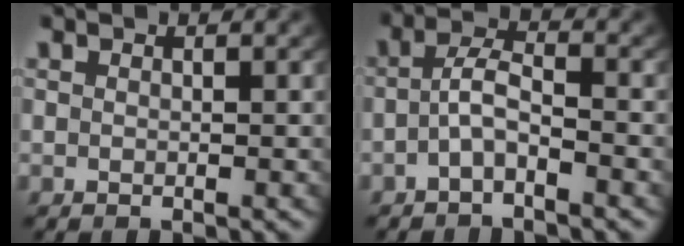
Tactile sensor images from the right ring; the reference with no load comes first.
{"total": 2.7, "force": [-1.4, 1.0, 2.0], "torque": [-0.036, 0.001, -0.028]}